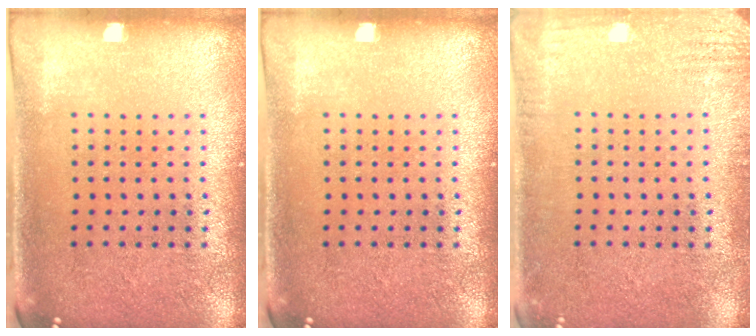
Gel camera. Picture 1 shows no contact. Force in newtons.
{"total": 0.0}
{"total": 2.3, "press": 2.2, "slide": 0.4}